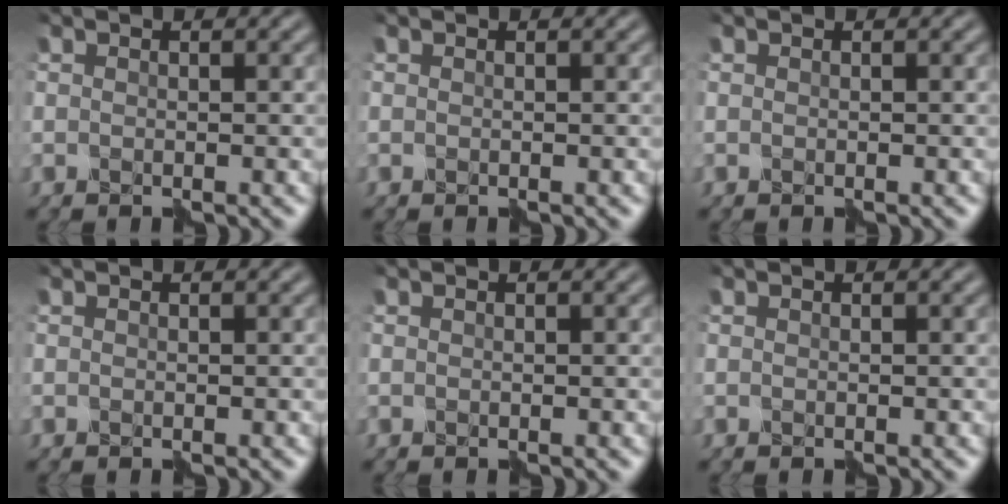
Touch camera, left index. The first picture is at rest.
{"total": 0.0}
{"total": 0.0}
{"total": 0.0}
{"total": 0.0}
{"total": 0.0}